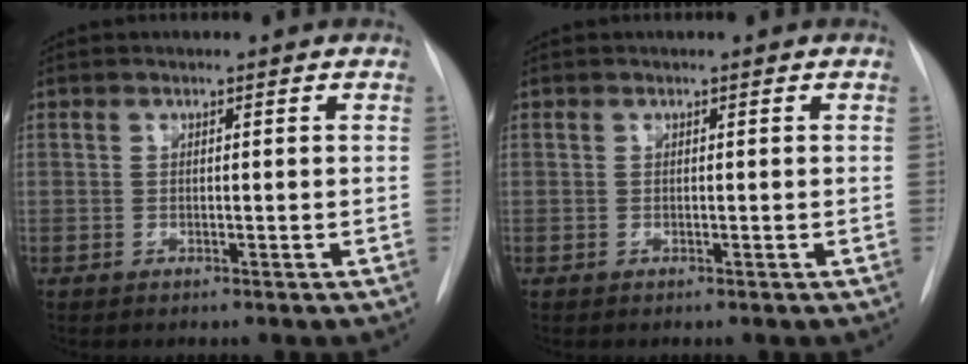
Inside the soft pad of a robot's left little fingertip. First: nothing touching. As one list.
[{"total": 0.0}]